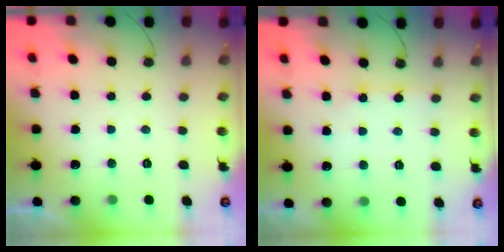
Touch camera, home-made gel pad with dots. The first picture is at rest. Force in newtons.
{"total": 3.9, "press": 3.9, "slide": 0.5}